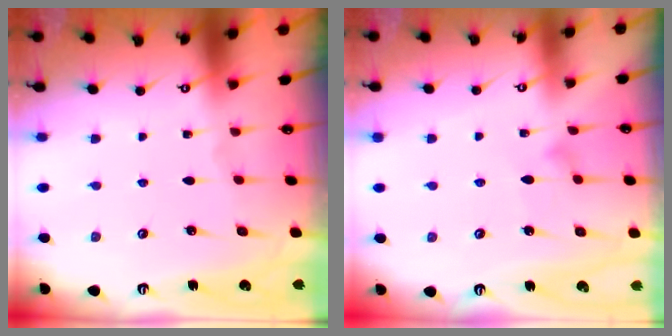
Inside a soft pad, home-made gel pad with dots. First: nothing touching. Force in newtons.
{"total": 6.0, "press": 6.0, "slide": 0.4}